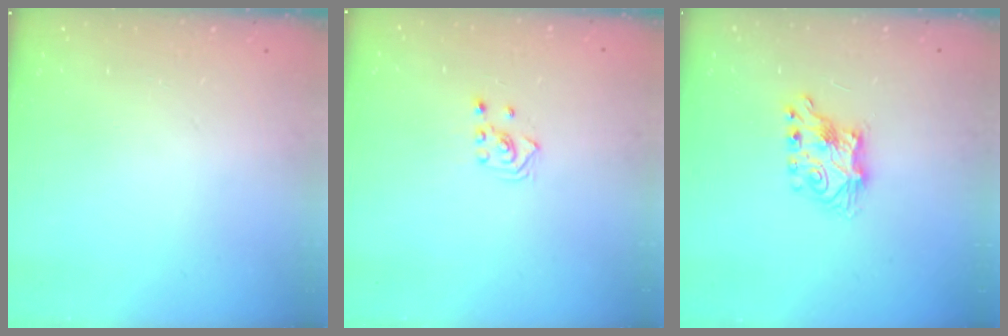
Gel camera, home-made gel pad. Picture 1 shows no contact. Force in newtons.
{"total": 2.5, "press": 2.3, "slide": 1.0}
{"total": 7.2, "press": 7.2, "slide": 0.4}